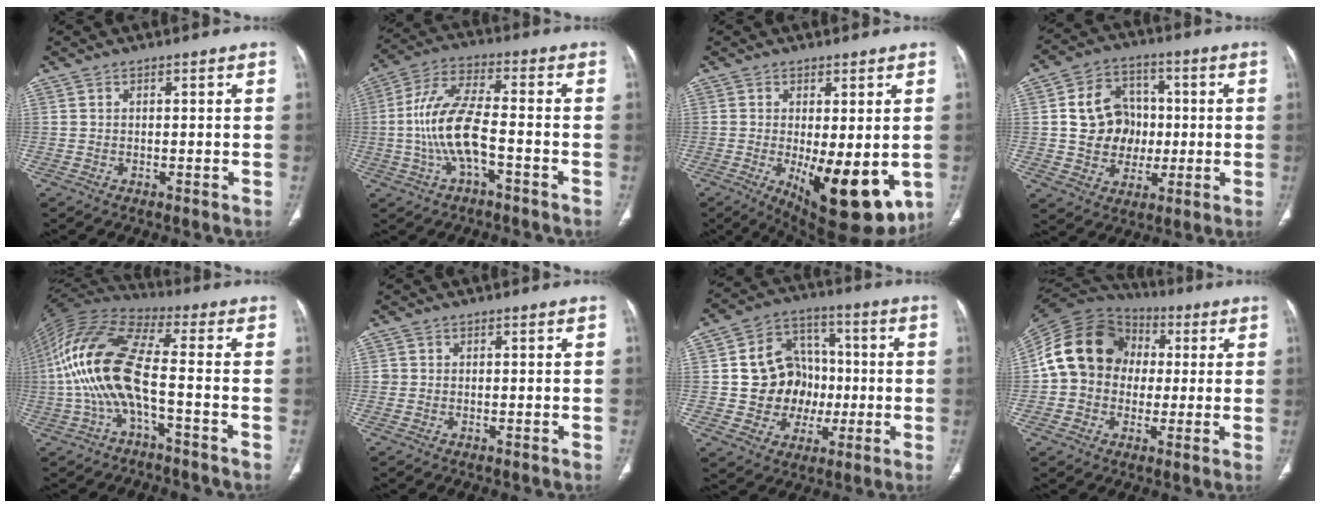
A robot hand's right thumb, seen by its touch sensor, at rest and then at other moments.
{"total": 11.8, "force": [-2.8, 4.4, 10.6], "torque": [-0.227, 0.039, -0.054]}
{"total": 14.8, "force": [-3.3, 5.7, 13.2], "torque": [-0.176, -0.028, -0.029]}
{"total": 12.9, "force": [0.4, 11.2, 6.5], "torque": [-0.067, 0.019, 0.013]}
{"total": 16.0, "force": [-2.9, 5.5, 14.8], "torque": [-0.323, 0.045, -0.062]}
{"total": 0.8, "force": [0.0, 0.8, 0.1], "torque": [0.005, 0.004, 0.000]}
{"total": 14.3, "force": [-0.8, 12.6, 6.8], "torque": [-0.061, 0.030, -0.002]}
{"total": 16.5, "force": [1.3, 14.1, 8.6], "torque": [-0.142, 0.035, 0.018]}